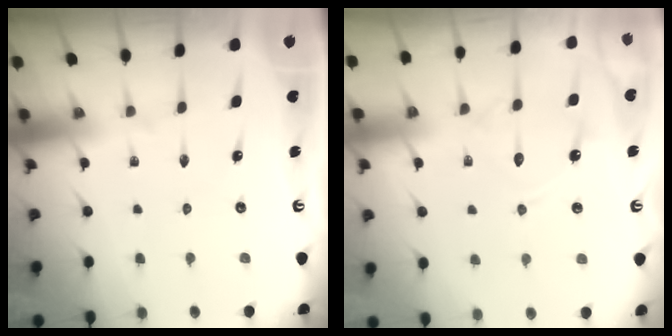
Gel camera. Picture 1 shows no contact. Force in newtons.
{"total": 9.9, "press": 9.9, "slide": 0.7}